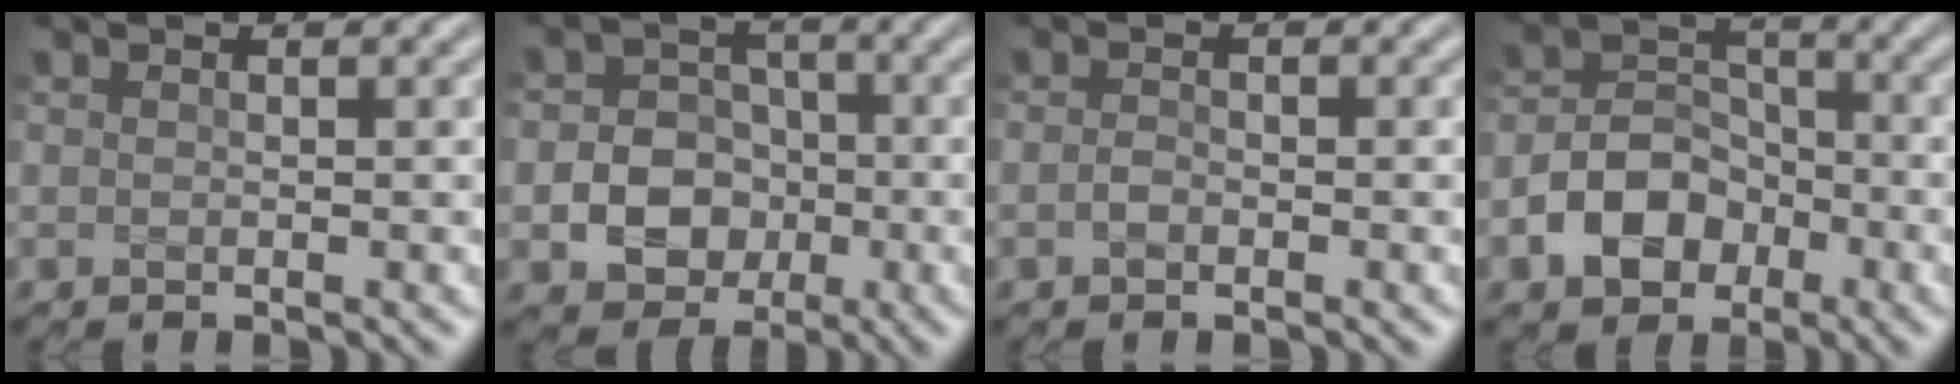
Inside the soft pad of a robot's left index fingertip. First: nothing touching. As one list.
[{"total": 6.5, "force": [-1.5, 5.8, 2.8], "torque": [-0.028, -0.001, -0.047]}, {"total": 0.8, "force": [-0.4, 0.5, 0.5], "torque": [-0.012, 0.000, -0.010]}, {"total": 5.4, "force": [-2.3, 4.1, 2.6], "torque": [-0.040, 0.002, -0.048]}]